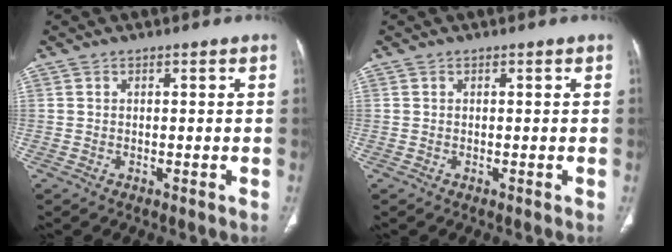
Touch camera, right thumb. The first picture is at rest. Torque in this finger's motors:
{"motor_torque": [0.00, 0.00, -0.11, 0.04, 0.00]}